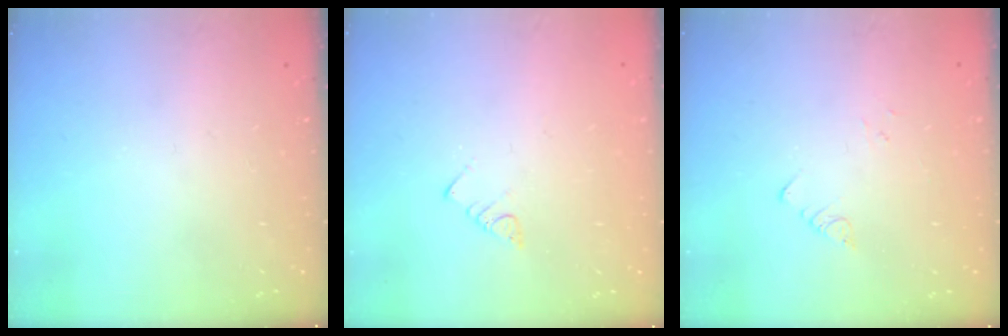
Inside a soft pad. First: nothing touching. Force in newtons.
{"total": 2.5, "press": 2.5, "slide": 0.4}
{"total": 1.5, "press": 1.4, "slide": 0.1}